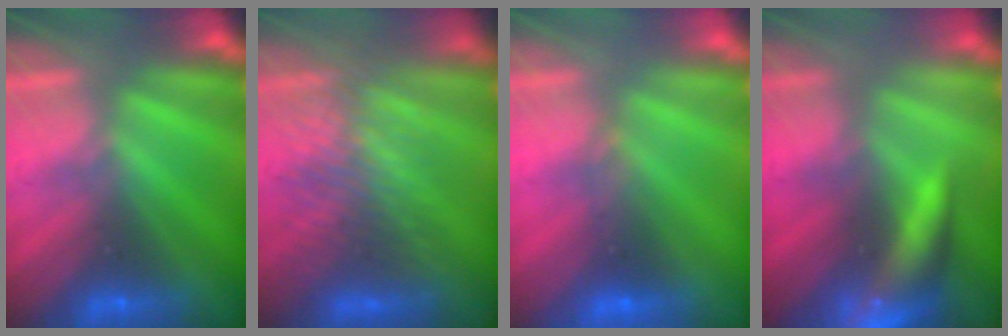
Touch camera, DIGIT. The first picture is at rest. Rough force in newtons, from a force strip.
{"total": 3.6}
{"total": 1.7}
{"total": 6.6}